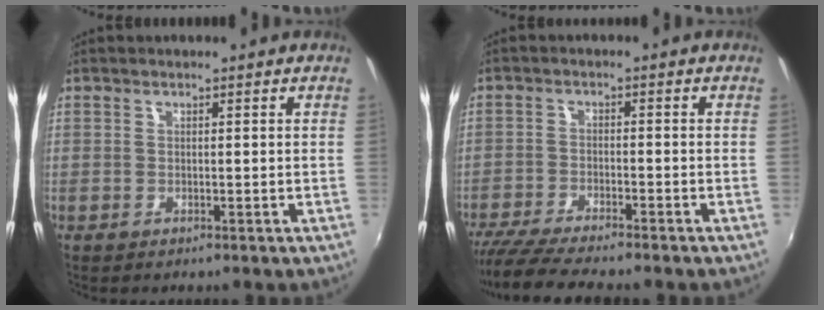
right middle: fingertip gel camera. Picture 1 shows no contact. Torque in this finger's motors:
{"motor_torque": [1.02, -1.12, 0.15, 0.10]}